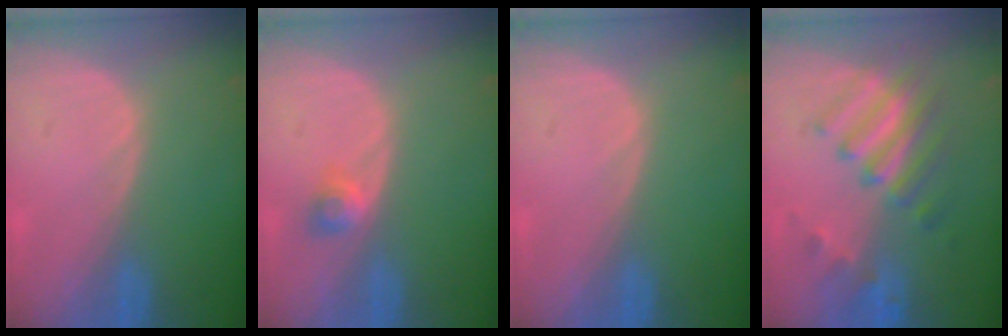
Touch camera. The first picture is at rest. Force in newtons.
{"total": 2.6, "press": 2.2, "slide": 1.4}
{"total": 0.0}
{"total": 7.6, "press": 7.5, "slide": 1.0}